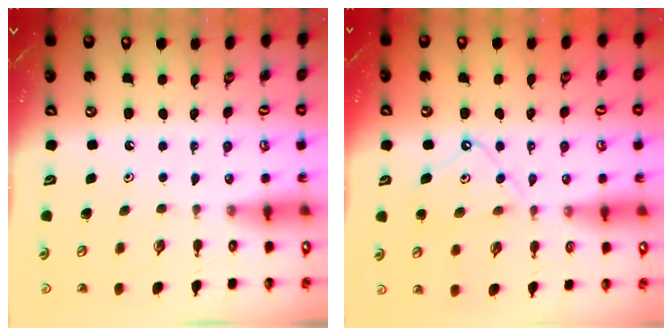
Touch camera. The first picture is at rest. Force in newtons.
{"total": 9.8, "press": 9.8, "slide": 1.0}